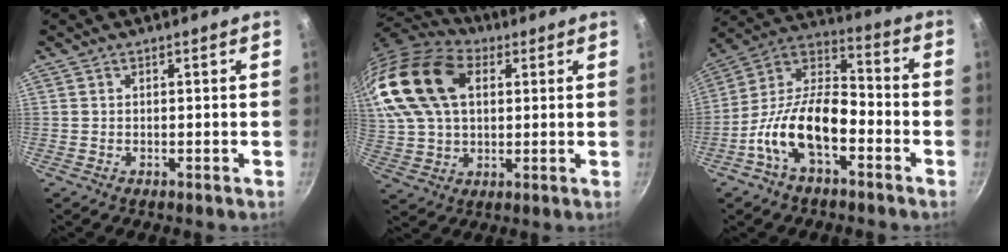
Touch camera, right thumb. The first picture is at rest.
{"total": 23.8, "force": [7.3, 15.5, 16.5], "torque": [-0.342, 0.012, 0.128]}
{"total": 16.4, "force": [-6.3, 8.4, 12.6], "torque": [-0.214, 0.059, -0.137]}